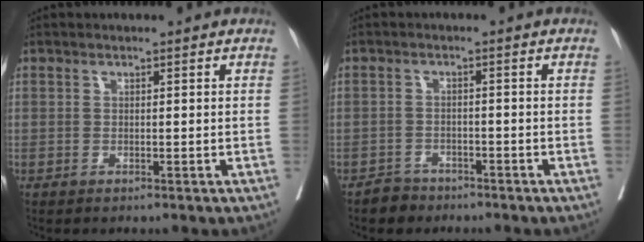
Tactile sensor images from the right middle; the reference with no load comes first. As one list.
[{"total": 2.6, "force": [-2.1, 1.5, -0.1], "torque": [-0.005, 0.006, -0.033]}]